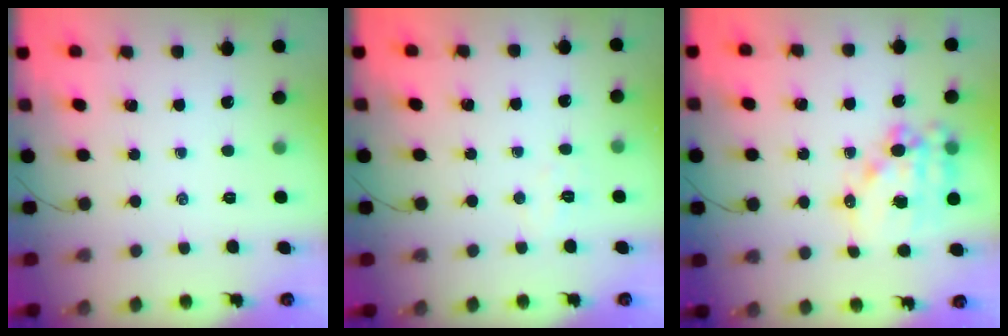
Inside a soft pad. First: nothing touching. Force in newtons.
{"total": 3.2, "press": 3.1, "slide": 0.8}
{"total": 15.1, "press": 14.7, "slide": 3.6}